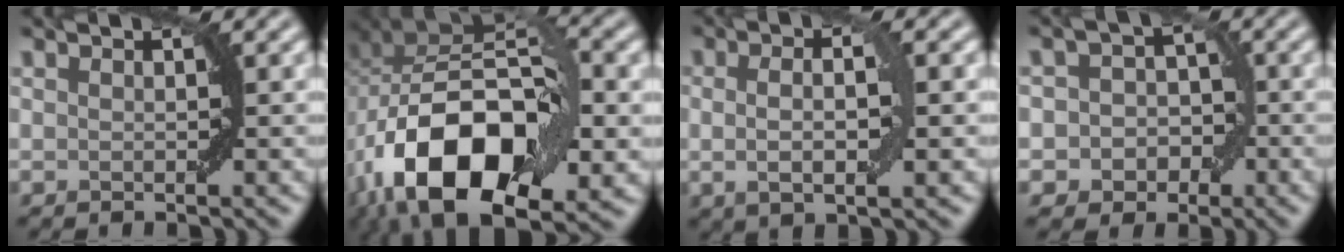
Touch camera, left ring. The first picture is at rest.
{"total": 15.1, "force": [-4.7, 8.9, 11.3], "torque": [-0.189, 0.006, -0.093]}
{"total": 3.9, "force": [0.2, 1.0, 3.8], "torque": [-0.072, 0.000, 0.002]}
{"total": 4.9, "force": [-1.3, 4.5, 1.6], "torque": [0.001, 0.022, -0.039]}